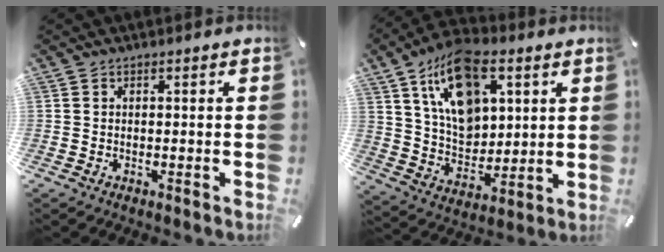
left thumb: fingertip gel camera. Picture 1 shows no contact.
{"total": 16.9, "force": [7.9, 10.8, 10.4], "torque": [-0.193, -0.023, 0.145]}